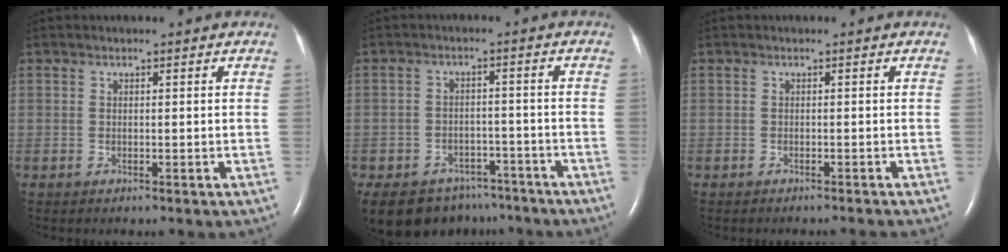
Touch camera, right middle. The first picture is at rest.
{"total": 13.9, "force": [-10.5, 8.2, 3.9], "torque": [-0.093, 0.001, -0.133]}
{"total": 1.8, "force": [-1.7, -0.3, 0.4], "torque": [-0.003, -0.002, -0.022]}